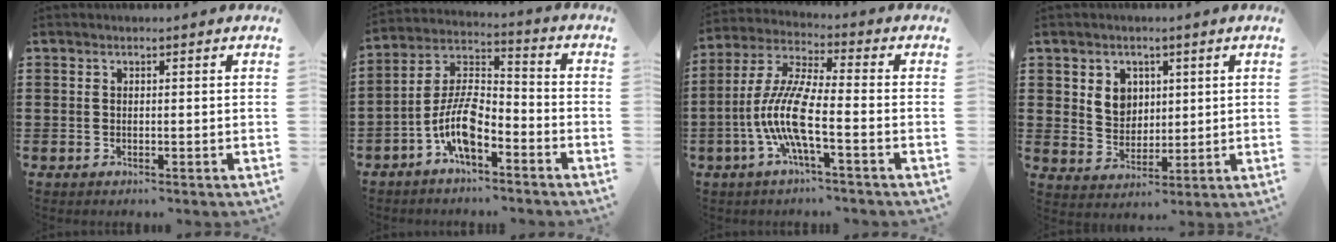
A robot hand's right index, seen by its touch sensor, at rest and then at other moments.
{"total": 9.2, "force": [-4.8, 3.7, 6.9], "torque": [-0.162, -0.001, -0.095]}
{"total": 9.5, "force": [-3.4, 1.7, 8.7], "torque": [-0.208, -0.018, -0.076]}
{"total": 5.1, "force": [1.9, 4.3, 1.8], "torque": [-0.046, 0.011, 0.033]}